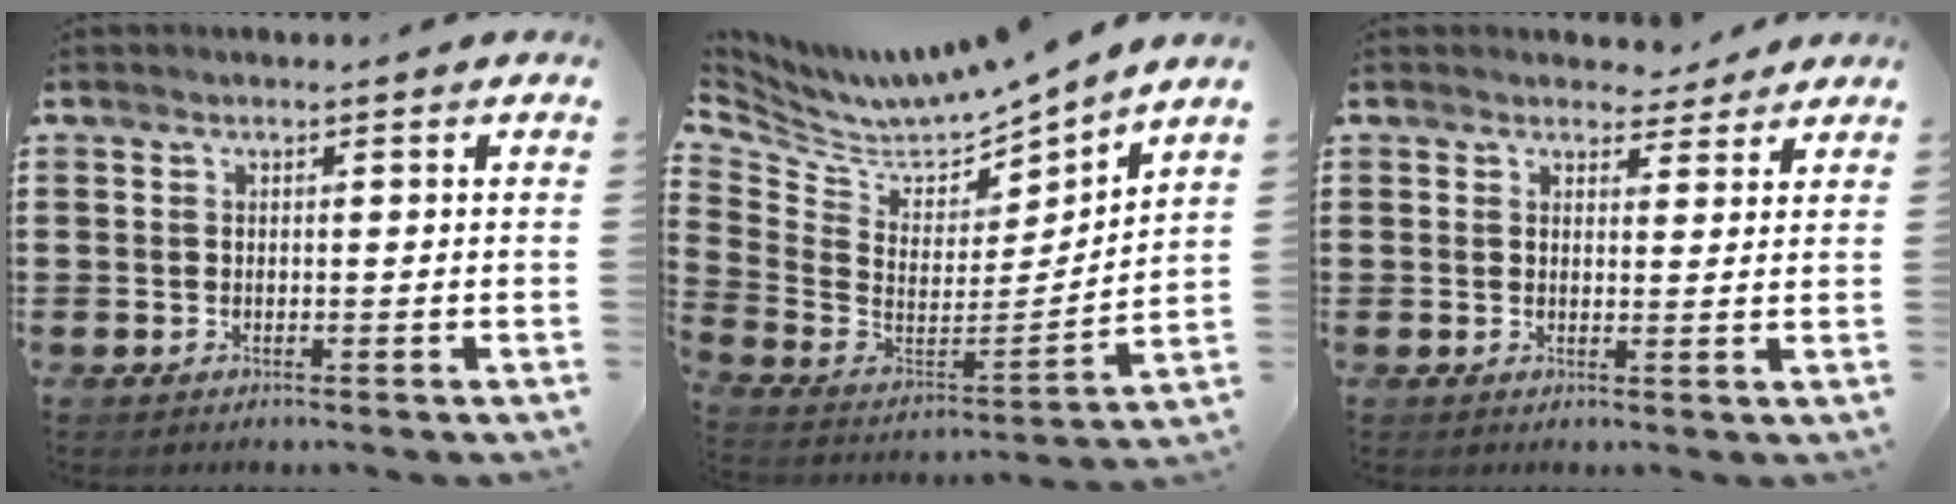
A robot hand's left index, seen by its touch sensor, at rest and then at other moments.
{"total": 6.3, "force": [6.2, 1.1, 0.7], "torque": [-0.058, -0.062, 0.102]}
{"total": 3.3, "force": [3.0, 1.2, 0.4], "torque": [-0.011, -0.008, 0.054]}